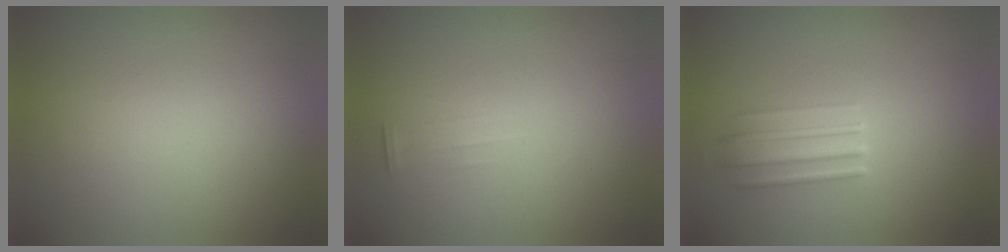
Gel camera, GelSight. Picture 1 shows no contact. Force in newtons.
{"total": 1.4}
{"total": 2.7}